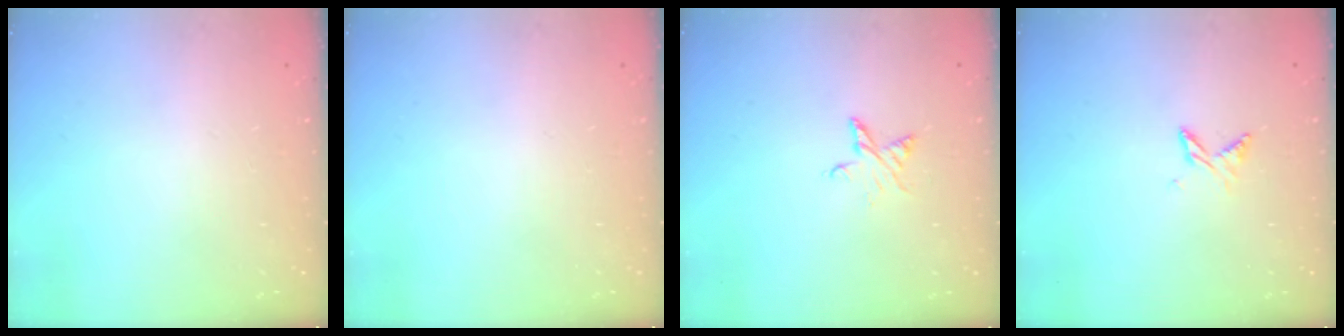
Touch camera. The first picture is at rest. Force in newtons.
{"total": 0.0}
{"total": 4.2, "press": 4.2, "slide": 0.4}
{"total": 5.3, "press": 5.2, "slide": 0.7}